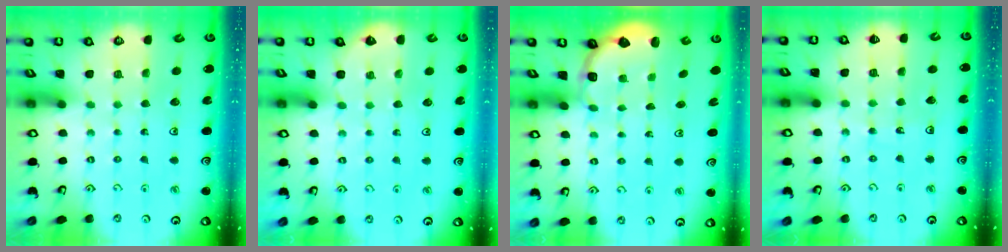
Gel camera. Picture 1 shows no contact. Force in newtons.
{"total": 2.1, "press": 2.1, "slide": 0.2}
{"total": 2.7, "press": 2.3, "slide": 1.5}
{"total": 2.5, "press": 2.5, "slide": 0.2}